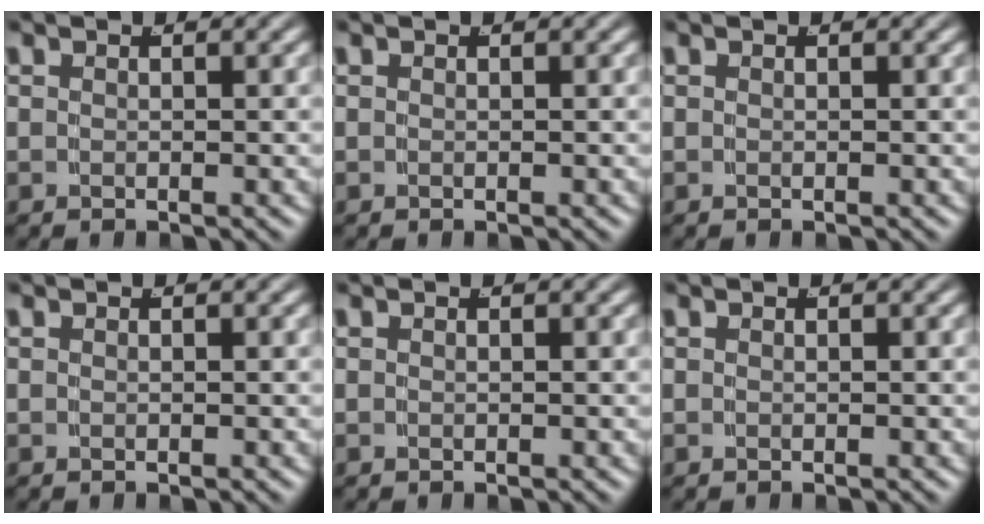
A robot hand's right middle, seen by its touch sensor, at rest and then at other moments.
{"total": 0.0}
{"total": 0.0}
{"total": 0.0}
{"total": 0.0}
{"total": 0.0}